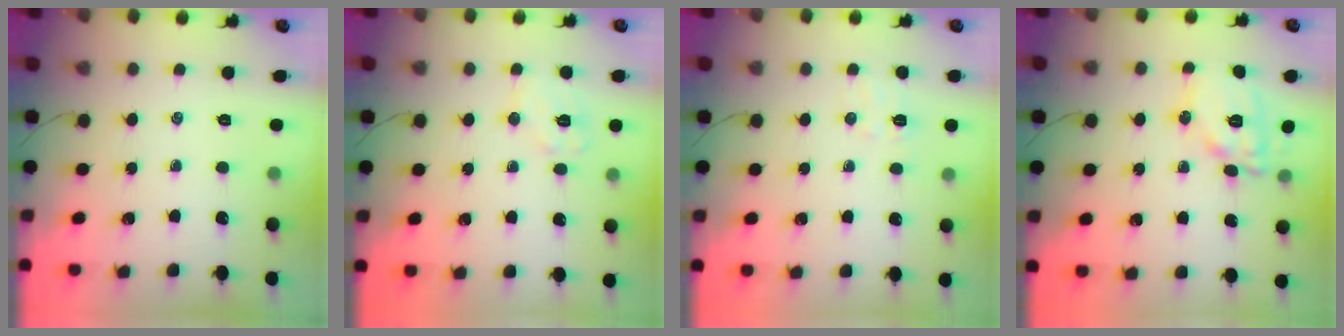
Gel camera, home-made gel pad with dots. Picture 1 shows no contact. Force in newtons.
{"total": 7.3, "press": 7.2, "slide": 1.0}
{"total": 4.5, "press": 4.4, "slide": 1.0}
{"total": 11.8, "press": 11.8, "slide": 0.4}